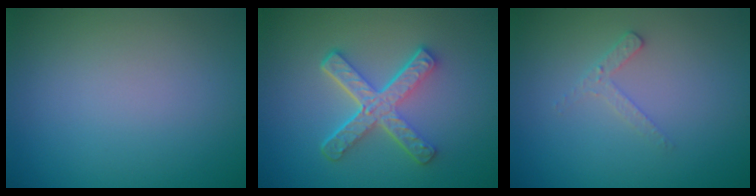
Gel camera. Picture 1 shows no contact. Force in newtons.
{"total": 5.2, "press": 3.8, "slide": 3.6}
{"total": 1.6, "press": 1.5, "slide": 0.4}